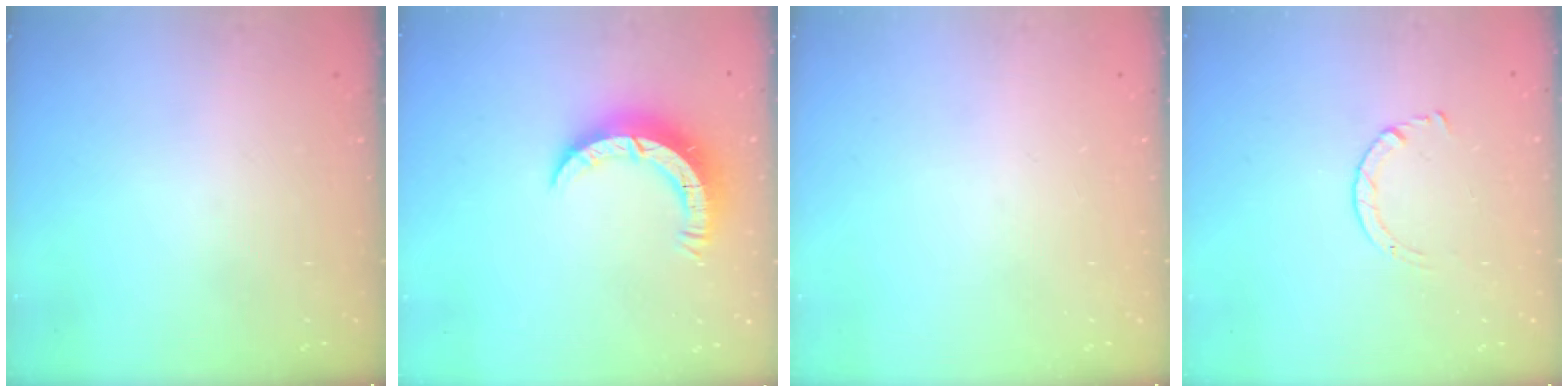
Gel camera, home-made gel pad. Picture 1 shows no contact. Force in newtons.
{"total": 7.7, "press": 7.7, "slide": 0.4}
{"total": 0.0}
{"total": 1.7, "press": 1.7, "slide": 0.2}